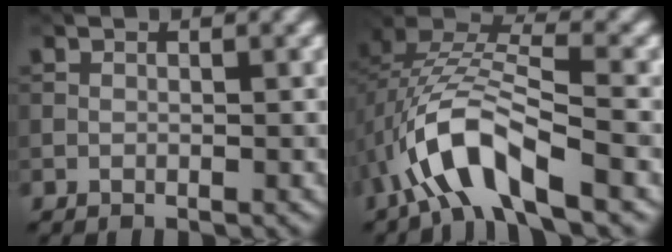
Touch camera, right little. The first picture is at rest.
{"total": 9.2, "force": [-4.2, 3.4, 7.5], "torque": [-0.155, 0.011, -0.084]}